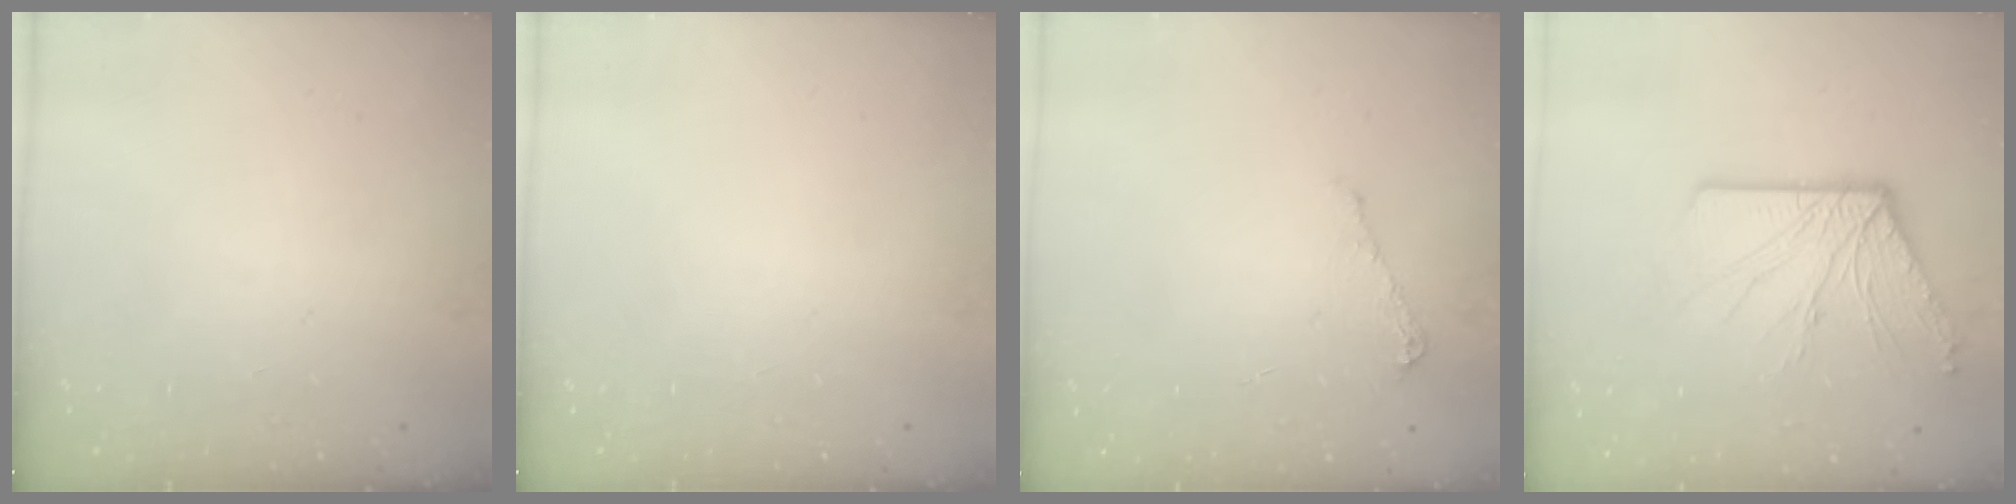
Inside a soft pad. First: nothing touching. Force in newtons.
{"total": 0.0}
{"total": 5.3, "press": 5.2, "slide": 0.6}
{"total": 12.4, "press": 12.4, "slide": 0.5}